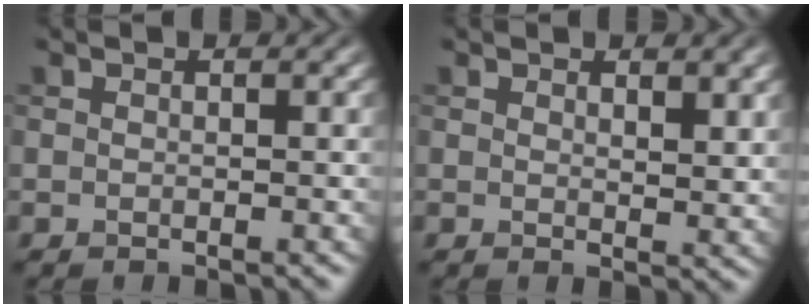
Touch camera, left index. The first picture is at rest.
{"total": 2.3, "force": [1.3, 0.8, 1.7], "torque": [-0.022, -0.010, 0.026]}